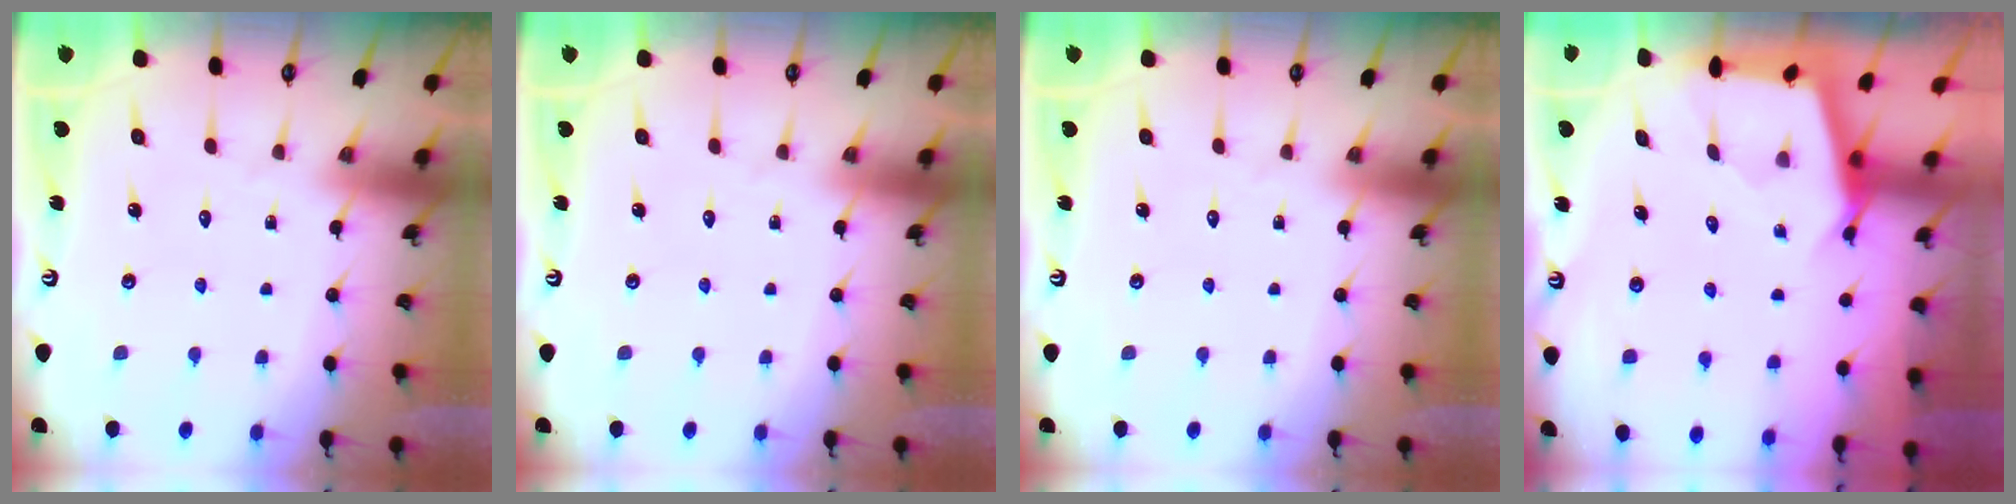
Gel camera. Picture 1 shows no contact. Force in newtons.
{"total": 0.0}
{"total": 0.0}
{"total": 2.6, "press": 2.6, "slide": 0.3}